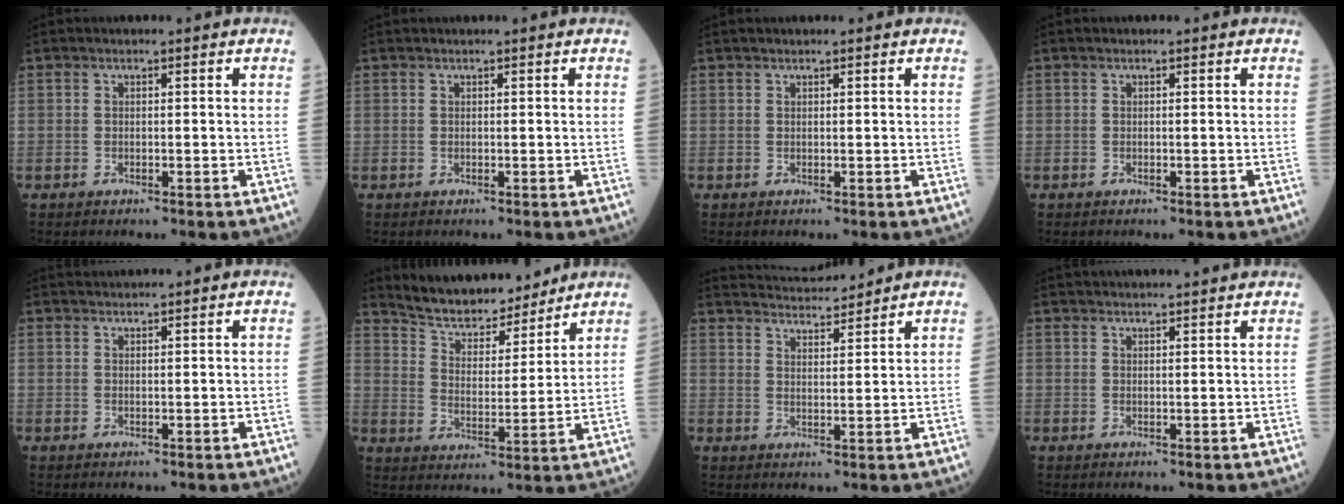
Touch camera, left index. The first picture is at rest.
{"total": 1.3, "force": [1.2, -0.1, 0.4], "torque": [-0.005, 0.018, 0.024]}
{"total": 1.5, "force": [1.3, 0.1, 0.6], "torque": [-0.005, 0.024, 0.022]}
{"total": 0.0}
{"total": 2.2, "force": [2.1, -0.6, 0.1], "torque": [-0.003, 0.018, 0.048]}
{"total": 12.0, "force": [11.2, 3.1, 3.3], "torque": [-0.055, 0.005, 0.191]}
{"total": 8.6, "force": [8.5, -0.1, 1.4], "torque": [-0.030, 0.018, 0.137]}
{"total": 9.4, "force": [8.9, 0.1, 2.9], "torque": [-0.041, 0.030, 0.115]}